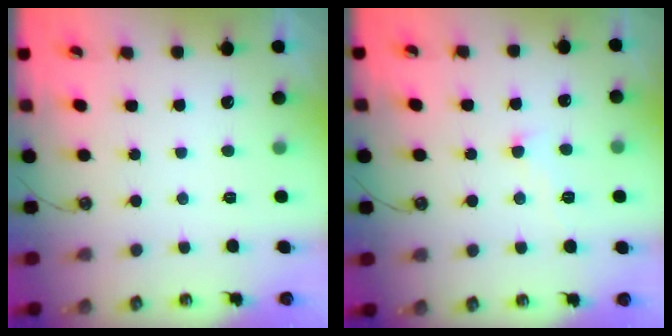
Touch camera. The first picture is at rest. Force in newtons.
{"total": 0.9, "press": 0.9, "slide": 0.2}